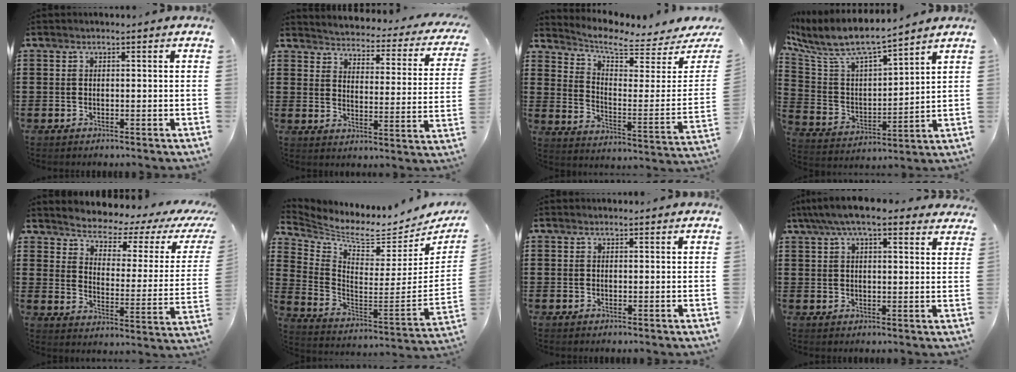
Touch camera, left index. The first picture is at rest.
{"total": 2.6, "force": [2.6, -0.2, 0.1], "torque": [-0.023, -0.032, 0.034]}
{"total": 5.8, "force": [5.3, 0.6, 2.5], "torque": [-0.071, -0.051, 0.085]}
{"total": 8.0, "force": [6.8, 1.8, 4.0], "torque": [-0.109, -0.043, 0.112]}
{"total": 2.8, "force": [2.5, 1.2, 0.6], "torque": [-0.035, -0.028, 0.033]}
{"total": 5.0, "force": [3.9, 1.7, 2.6], "torque": [-0.070, -0.054, 0.056]}
{"total": 0.7, "force": [0.7, 0.2, 0.1], "torque": [-0.004, 0.001, 0.014]}
{"total": 7.2, "force": [5.7, 1.5, 4.0], "torque": [-0.092, -0.006, 0.104]}